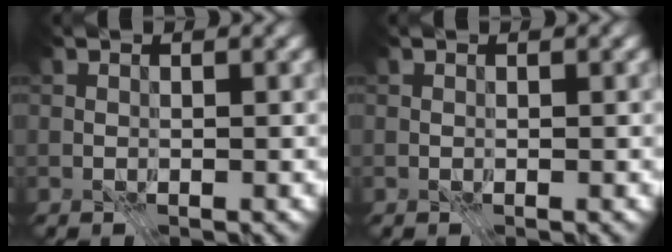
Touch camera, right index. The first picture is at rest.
{"total": 0.0}